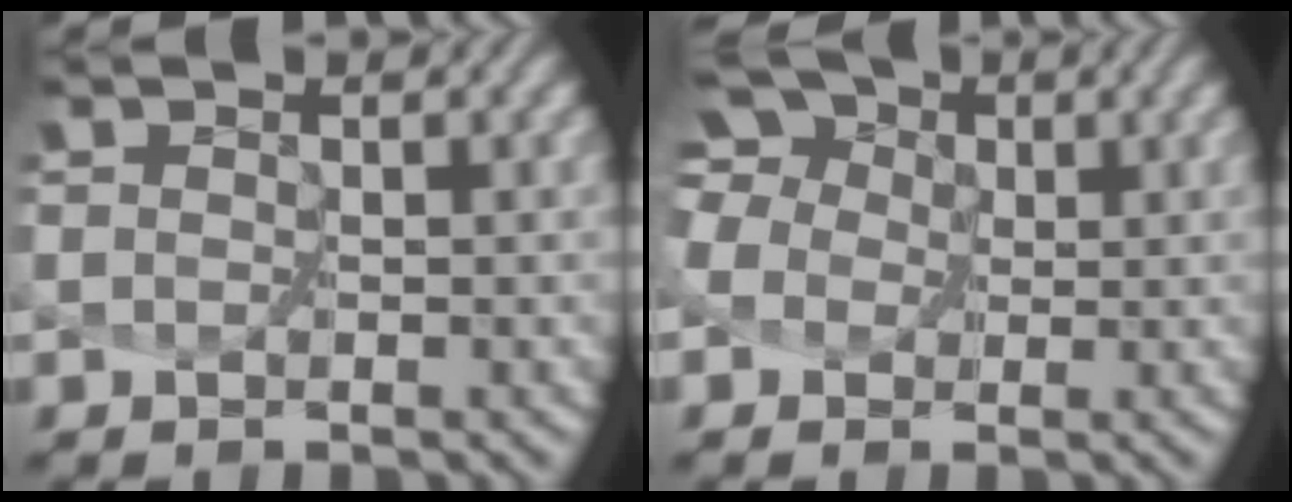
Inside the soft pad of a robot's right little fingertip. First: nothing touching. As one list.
[{"total": 5.9, "force": [2.0, 4.4, 3.3], "torque": [-0.082, 0.030, 0.009]}]